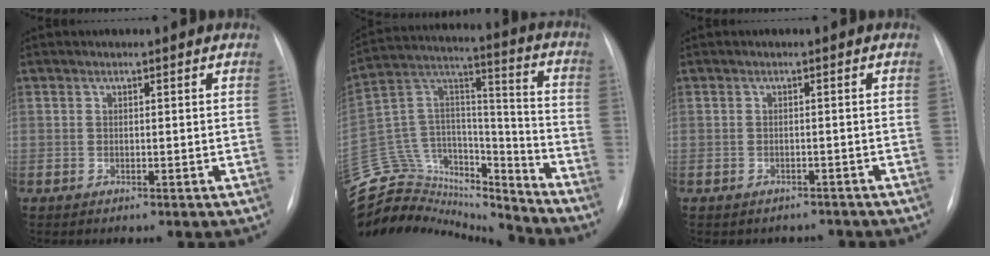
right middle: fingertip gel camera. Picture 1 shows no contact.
{"total": 28.5, "force": [-26.5, 7.6, 7.2], "torque": [-0.202, 0.036, -0.419]}
{"total": 3.1, "force": [-2.7, 1.5, 0.0], "torque": [-0.001, 0.010, -0.033]}